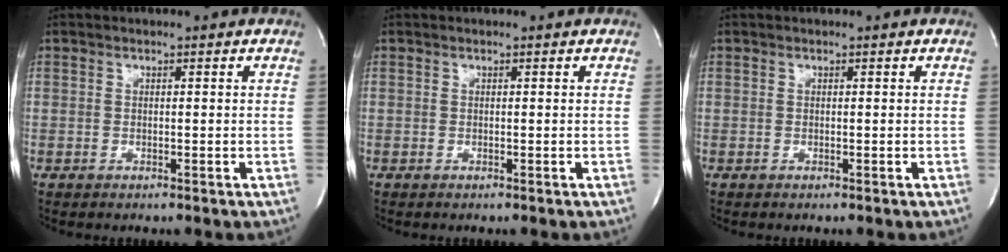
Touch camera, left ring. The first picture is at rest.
{"total": 0.0}
{"total": 0.0}